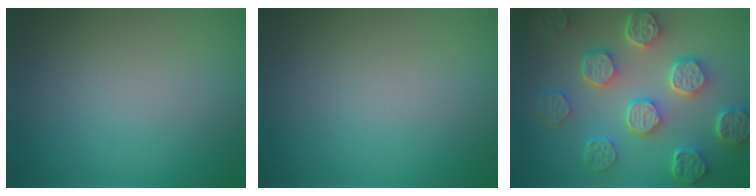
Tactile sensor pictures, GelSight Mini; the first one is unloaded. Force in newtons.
{"total": 0.0}
{"total": 7.8, "press": 6.0, "slide": 5.0}